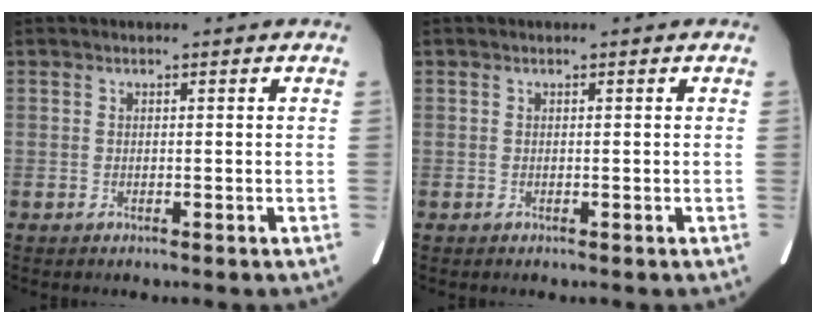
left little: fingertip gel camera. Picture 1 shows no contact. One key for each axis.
{"total": 0.0}